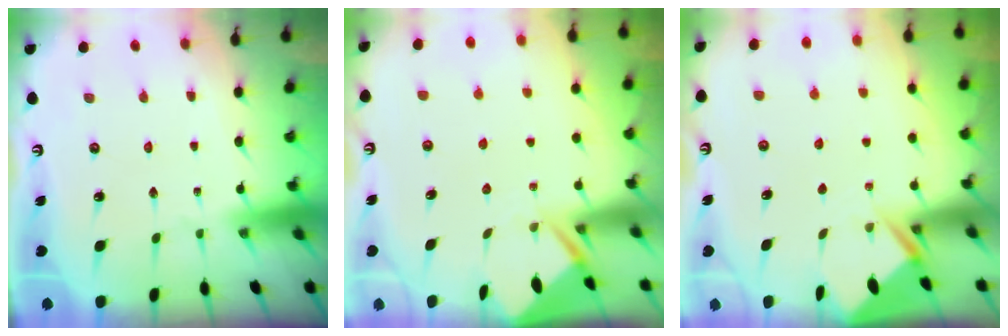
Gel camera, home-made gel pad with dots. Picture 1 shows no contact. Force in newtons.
{"total": 3.3, "press": 3.3, "slide": 0.3}
{"total": 2.7, "press": 2.7, "slide": 0.4}